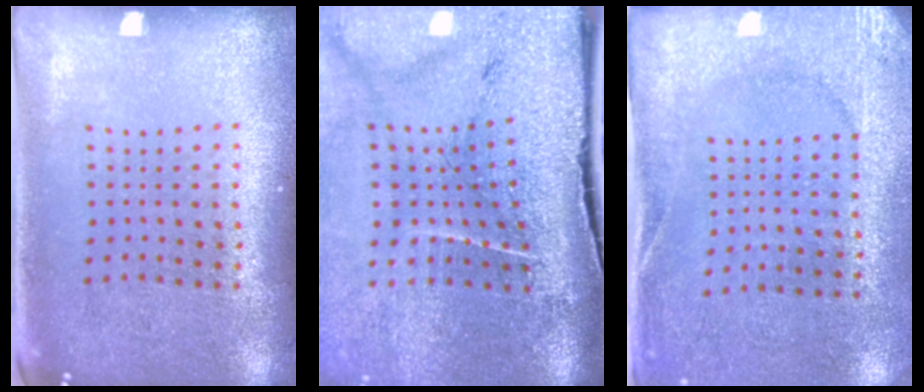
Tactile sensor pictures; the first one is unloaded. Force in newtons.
{"total": 4.3, "press": 3.5, "slide": 2.5}
{"total": 2.6, "press": 2.4, "slide": 1.0}